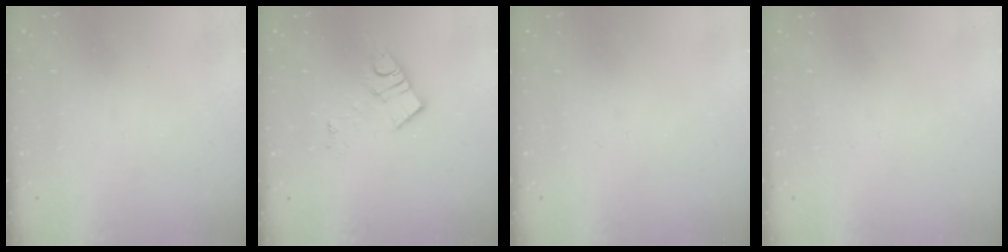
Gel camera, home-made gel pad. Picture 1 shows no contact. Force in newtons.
{"total": 9.4, "press": 9.4, "slide": 0.5}
{"total": 0.0}
{"total": 1.9, "press": 1.9, "slide": 0.1}